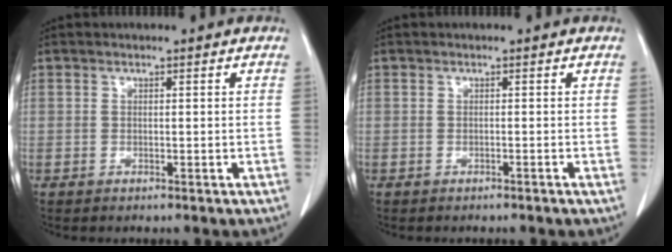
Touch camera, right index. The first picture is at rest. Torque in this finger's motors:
{"motor_torque": [0.00, 0.00, 0.00, 0.00]}